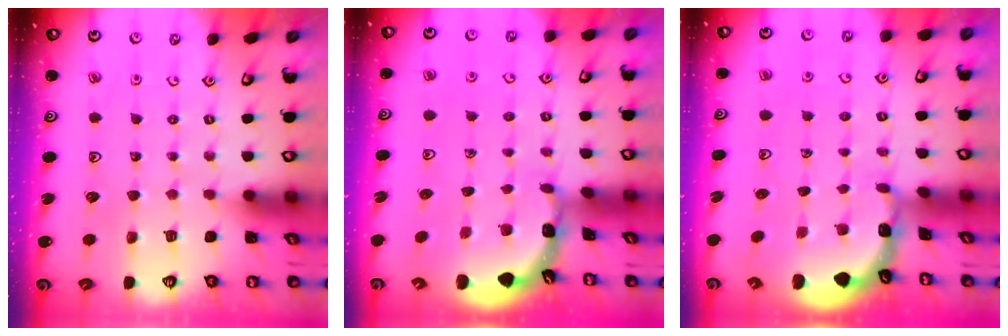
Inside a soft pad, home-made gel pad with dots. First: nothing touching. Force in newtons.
{"total": 1.6, "press": 1.6, "slide": 0.3}
{"total": 1.0, "press": 1.0, "slide": 0.0}